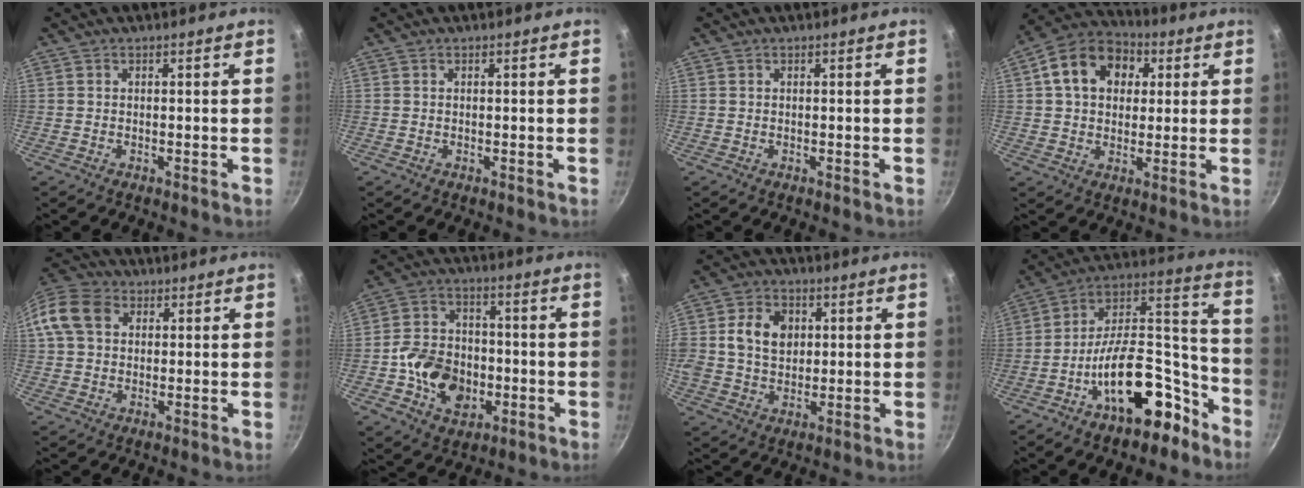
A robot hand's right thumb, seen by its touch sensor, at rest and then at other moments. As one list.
[{"total": 0.0}, {"total": 0.0}, {"total": 14.3, "force": [3.9, 10.7, 8.6], "torque": [-0.122, 0.021, 0.048]}, {"total": 10.8, "force": [2.7, 8.4, 6.3], "torque": [-0.109, 0.019, 0.033]}, {"total": 13.4, "force": [-3.3, 10.3, 7.9], "torque": [-0.107, 0.027, -0.058]}, {"total": 10.3, "force": [1.9, 7.8, 6.4], "torque": [-0.102, 0.006, 0.027]}, {"total": 21.3, "force": [-11.2, 10.4, 14.8], "torque": [-0.169, 0.112, -0.176]}]